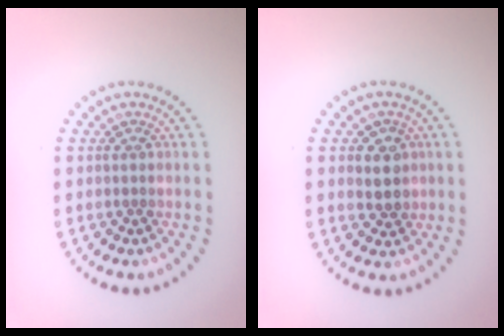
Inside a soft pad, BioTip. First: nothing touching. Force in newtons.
{"total": 2.4, "press": 2.3, "slide": 0.6}